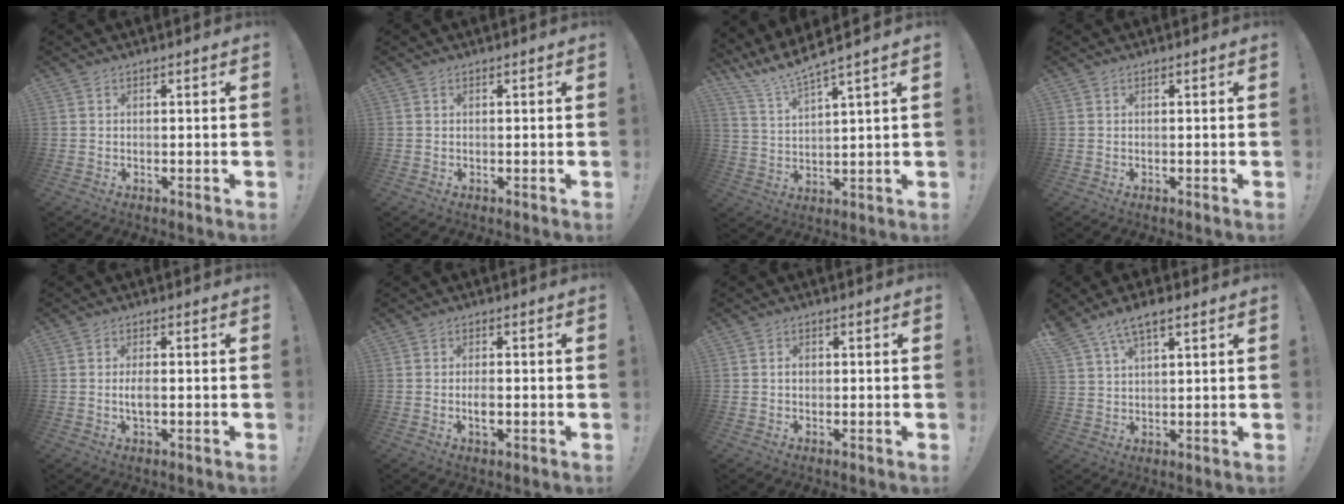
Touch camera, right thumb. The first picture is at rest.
{"total": 0.0}
{"total": 7.7, "force": [7.0, -0.5, 3.3], "torque": [-0.075, -0.051, 0.123]}
{"total": 0.0}
{"total": 3.0, "force": [-0.6, 1.2, 2.7], "torque": [-0.054, 0.001, -0.014]}
{"total": 3.2, "force": [-1.1, 1.4, 2.7], "torque": [-0.044, -0.001, -0.021]}
{"total": 1.5, "force": [-0.3, 1.1, 0.9], "torque": [-0.018, 0.005, -0.006]}
{"total": 6.7, "force": [4.7, 2.5, 4.1], "torque": [-0.072, -0.017, 0.086]}